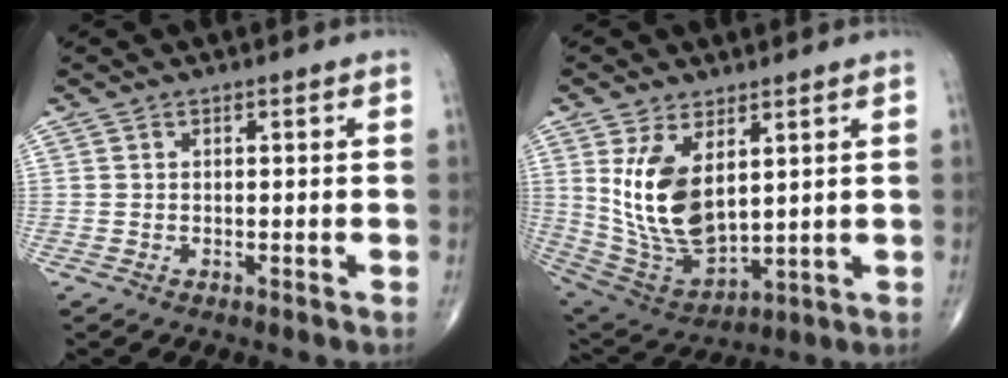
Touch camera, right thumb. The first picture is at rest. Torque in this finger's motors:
{"motor_torque": [-0.59, 1.28, 1.40, 0.69, 0.33]}